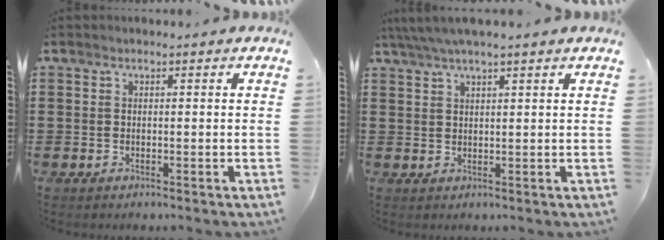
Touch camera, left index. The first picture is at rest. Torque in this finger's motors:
{"motor_torque": [1.68, -0.46, 0.67, 0.21]}